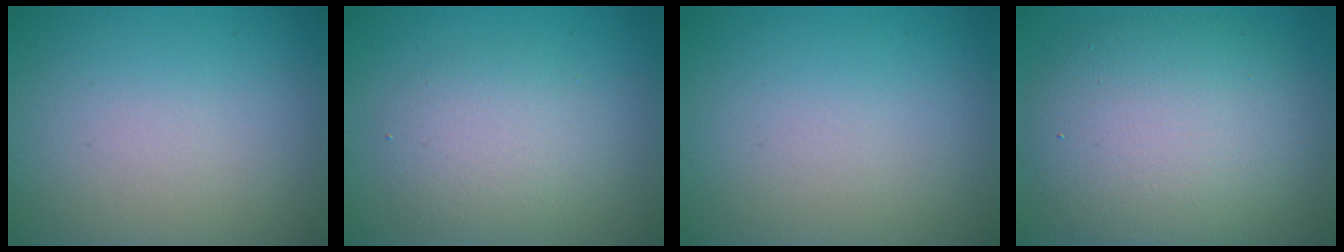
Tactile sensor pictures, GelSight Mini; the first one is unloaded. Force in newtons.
{"total": 3.8, "press": 3.8, "slide": 0.0}
{"total": 0.0}
{"total": 9.4, "press": 9.3, "slide": 0.7}